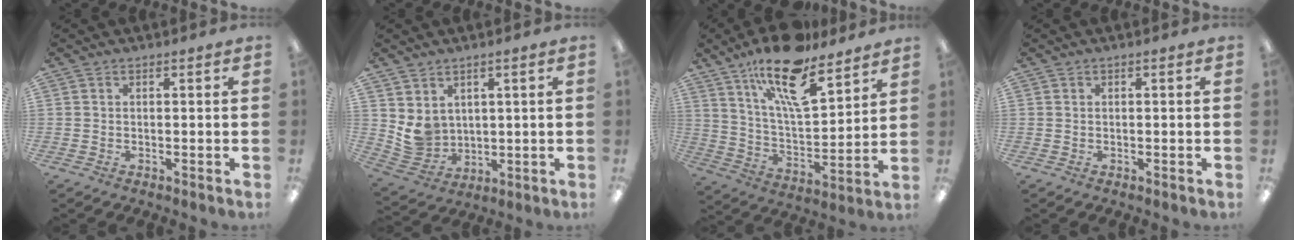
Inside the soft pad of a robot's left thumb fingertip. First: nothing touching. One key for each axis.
{"total": 6.5, "fx": 2.7, "fy": 5.7, "fz": 1.6, "tx": -0.041, "ty": -0.018, "tz": 0.059}
{"total": 19.4, "fx": 13.6, "fy": 7.0, "fz": 11.9, "tx": -0.194, "ty": -0.077, "tz": 0.230}
{"total": 0.0}